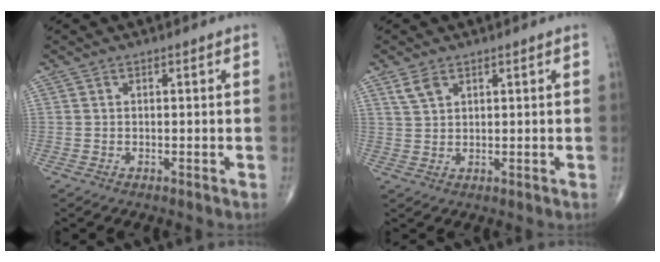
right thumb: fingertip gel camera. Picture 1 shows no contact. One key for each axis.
{"total": 2.8, "fx": 1.9, "fy": 1.5, "fz": 1.6, "tx": -0.031, "ty": -0.003, "tz": 0.045}